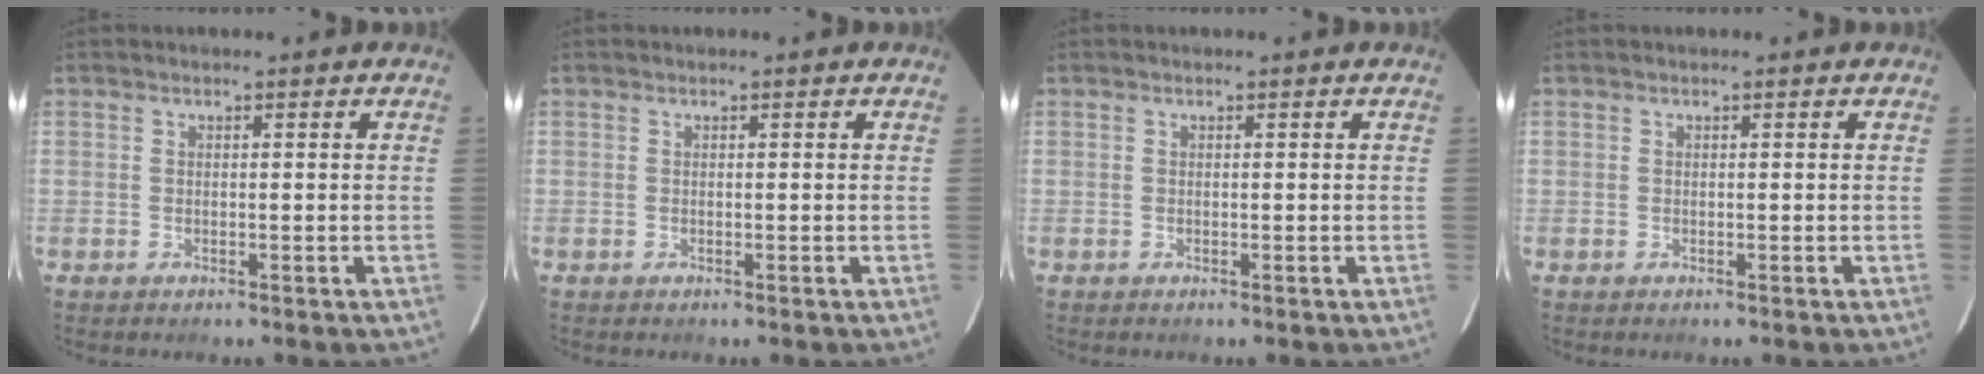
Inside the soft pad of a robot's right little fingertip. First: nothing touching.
{"total": 0.0}
{"total": 0.0}
{"total": 0.0}